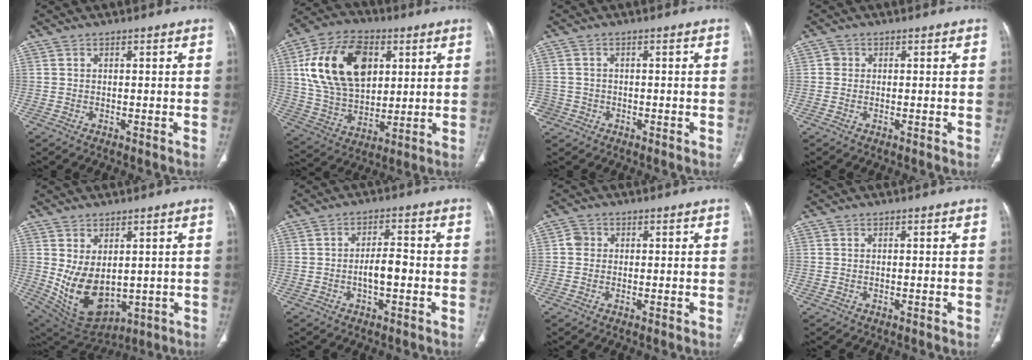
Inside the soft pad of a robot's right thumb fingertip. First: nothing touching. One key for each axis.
{"total": 21.4, "fx": 6.2, "fy": 13.8, "fz": 15.2, "tx": -0.250, "ty": -0.008, "tz": 0.115}
{"total": 3.1, "fx": -1.3, "fy": 2.8, "fz": 0.1, "tx": 0.008, "ty": 0.014, "tz": -0.025}
{"total": 1.3, "fx": 0.1, "fy": 1.2, "fz": 0.3, "tx": 0.002, "ty": 0.003, "tz": 0.000}
{"total": 12.3, "fx": 0.3, "fy": 7.9, "fz": 9.4, "tx": -0.149, "ty": -0.016, "tz": 0.044}
{"total": 4.9, "fx": -1.1, "fy": 2.1, "fz": 4.3, "tx": -0.070, "ty": 0.017, "tz": -0.021}
{"total": 2.3, "fx": 0.3, "fy": 2.1, "fz": 0.8, "tx": -0.003, "ty": 0.004, "tz": 0.002}
{"total": 0.0}